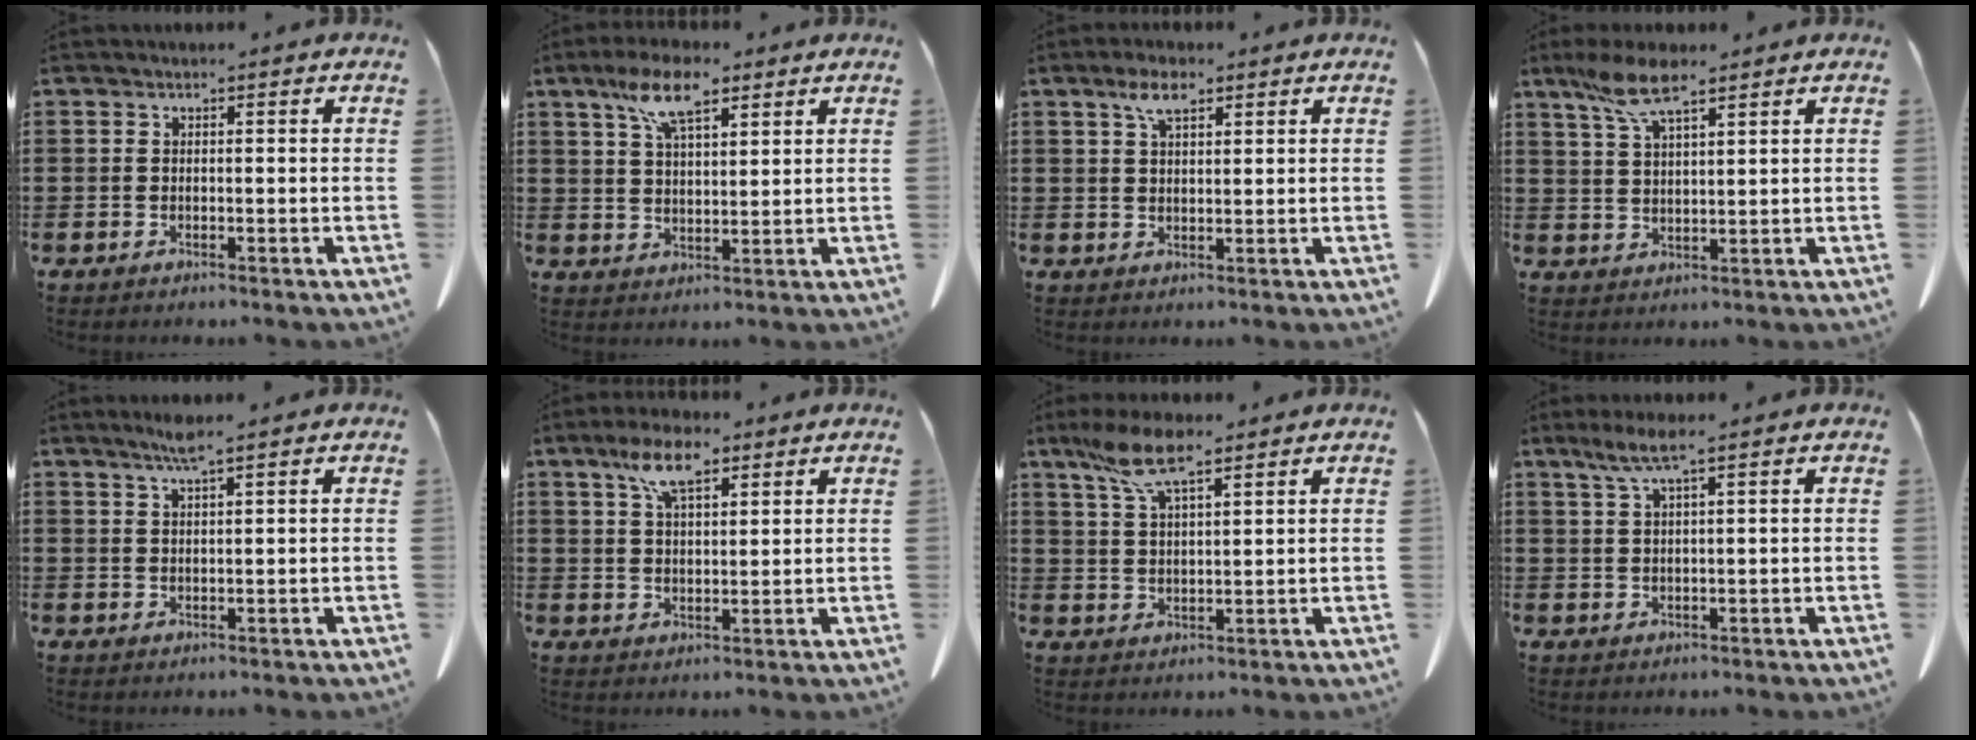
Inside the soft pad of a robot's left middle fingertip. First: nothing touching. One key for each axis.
{"total": 8.7, "fx": 5.6, "fy": 3.0, "fz": 6.0, "tx": -0.131, "ty": 0.001, "tz": 0.101}
{"total": 4.4, "fx": 2.6, "fy": 1.6, "fz": 3.1, "tx": -0.069, "ty": 0.006, "tz": 0.046}
{"total": 7.0, "fx": 4.7, "fy": 1.6, "fz": 4.9, "tx": -0.108, "ty": -0.002, "tz": 0.085}
{"total": 3.0, "fx": 2.3, "fy": 0.0, "fz": 2.0, "tx": -0.043, "ty": 0.000, "tz": 0.041}
{"total": 7.5, "fx": 4.6, "fy": 2.7, "fz": 5.3, "tx": -0.115, "ty": 0.003, "tz": 0.083}
{"total": 7.8, "fx": 5.2, "fy": 1.9, "fz": 5.5, "tx": -0.119, "ty": -0.003, "tz": 0.095}
{"total": 4.1, "fx": 2.4, "fy": 0.1, "fz": 3.4, "tx": -0.071, "ty": -0.001, "tz": 0.043}